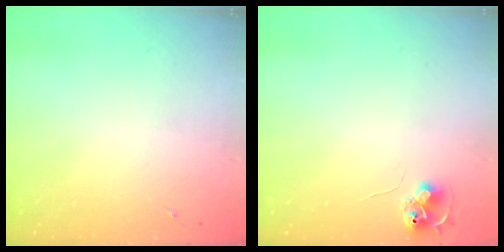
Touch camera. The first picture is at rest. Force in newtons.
{"total": 7.9, "press": 7.8, "slide": 0.9}